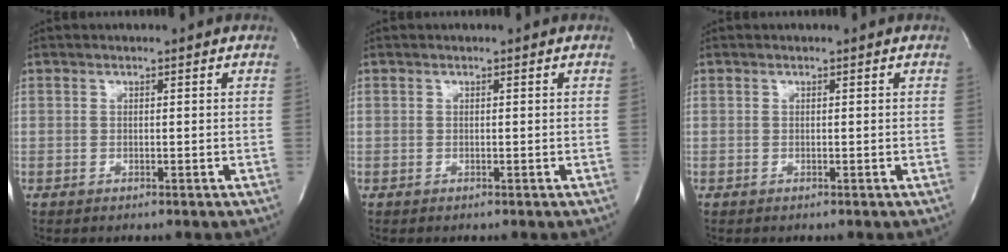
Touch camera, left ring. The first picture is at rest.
{"total": 0.0}
{"total": 0.0}